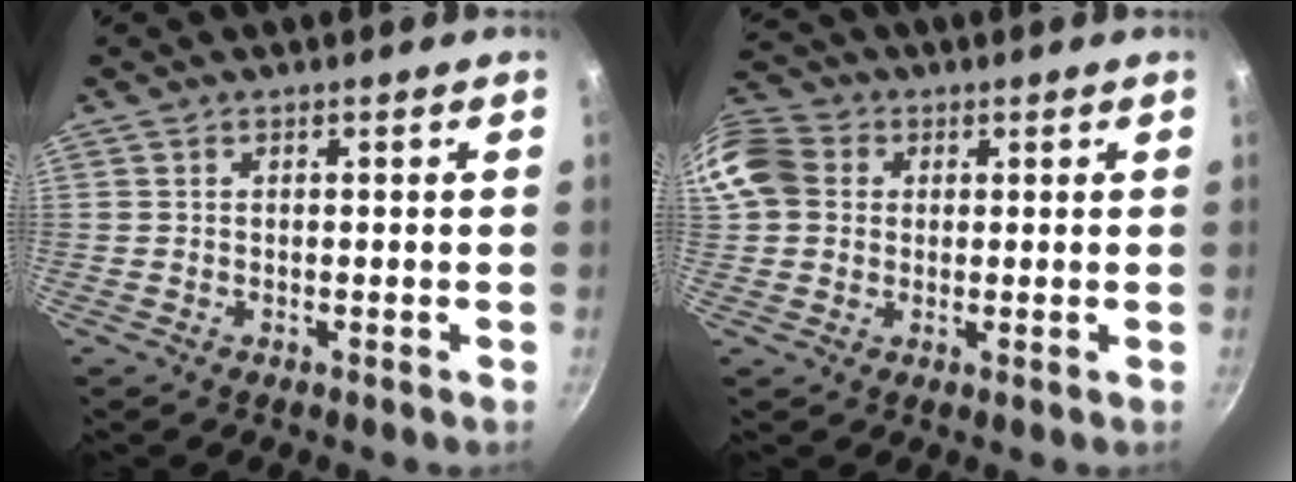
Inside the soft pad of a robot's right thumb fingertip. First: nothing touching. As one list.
[{"total": 14.0, "force": [2.4, 12.1, 6.6], "torque": [-0.146, 0.032, 0.033]}]